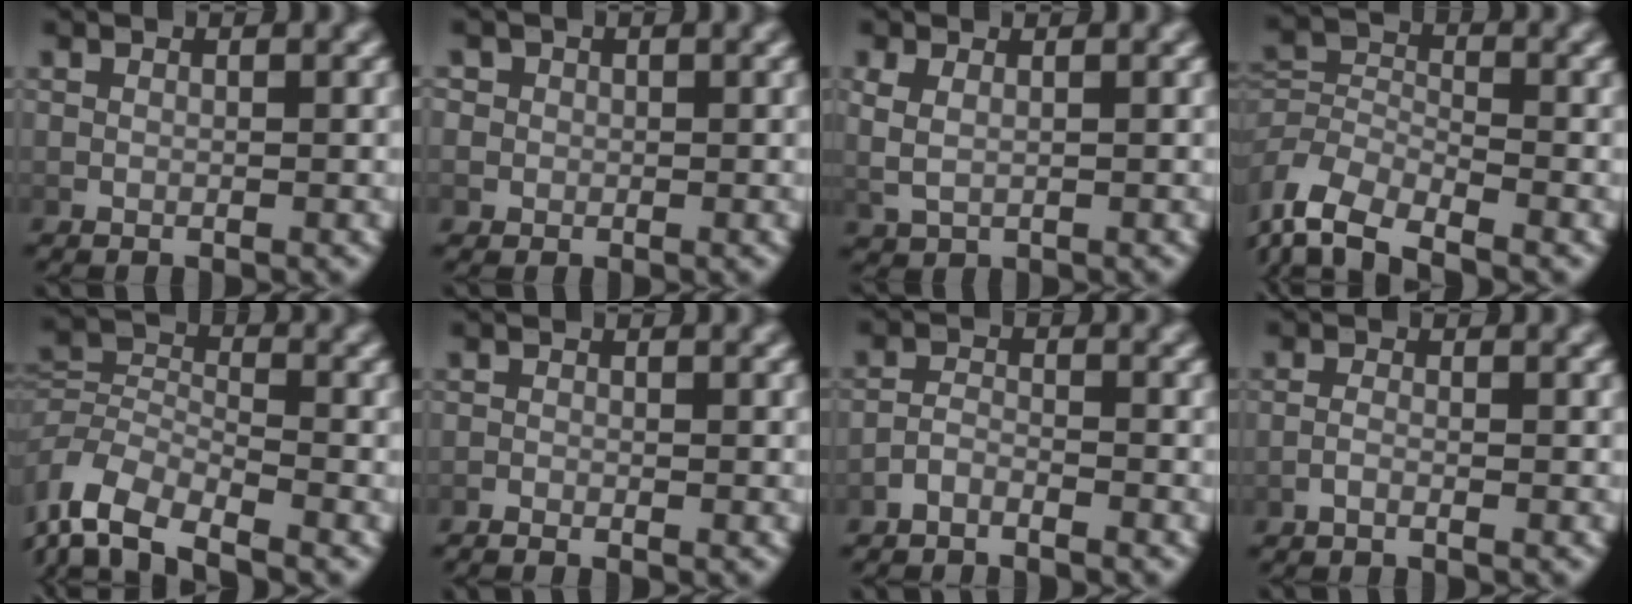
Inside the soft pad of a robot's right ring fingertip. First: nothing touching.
{"total": 3.1, "force": [0.2, 3.0, 0.7], "torque": [-0.026, -0.001, -0.003]}
{"total": 2.8, "force": [0.6, 2.0, 1.8], "torque": [-0.045, -0.003, 0.021]}
{"total": 7.8, "force": [-4.5, 5.5, 3.3], "torque": [-0.100, -0.043, -0.066]}
{"total": 8.0, "force": [-5.2, 5.2, 3.2], "torque": [-0.094, -0.042, -0.078]}
{"total": 1.1, "force": [-1.1, -0.1, 0.0], "torque": [-0.001, -0.005, -0.020]}
{"total": 2.3, "force": [-2.2, 0.6, 0.5], "torque": [-0.014, -0.007, -0.039]}
{"total": 1.1, "force": [-0.9, 0.0, 0.7], "torque": [-0.024, -0.008, -0.014]}